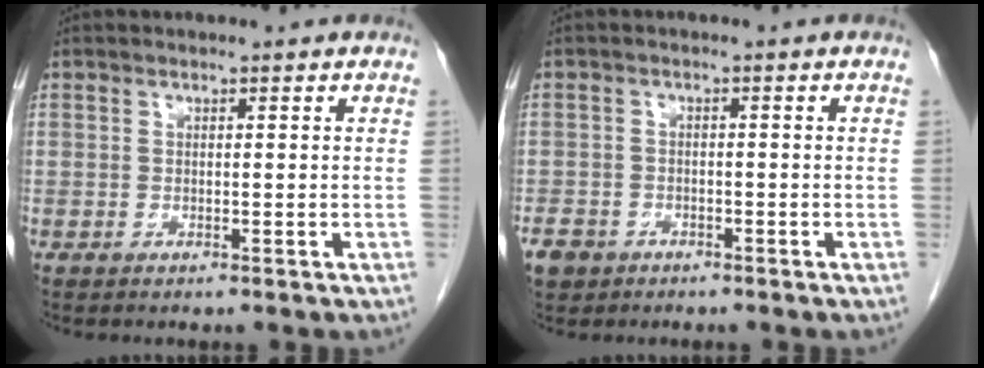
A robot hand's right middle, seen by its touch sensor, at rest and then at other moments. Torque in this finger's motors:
{"motor_torque": [0.61, -0.69, 0.26, 0.05]}